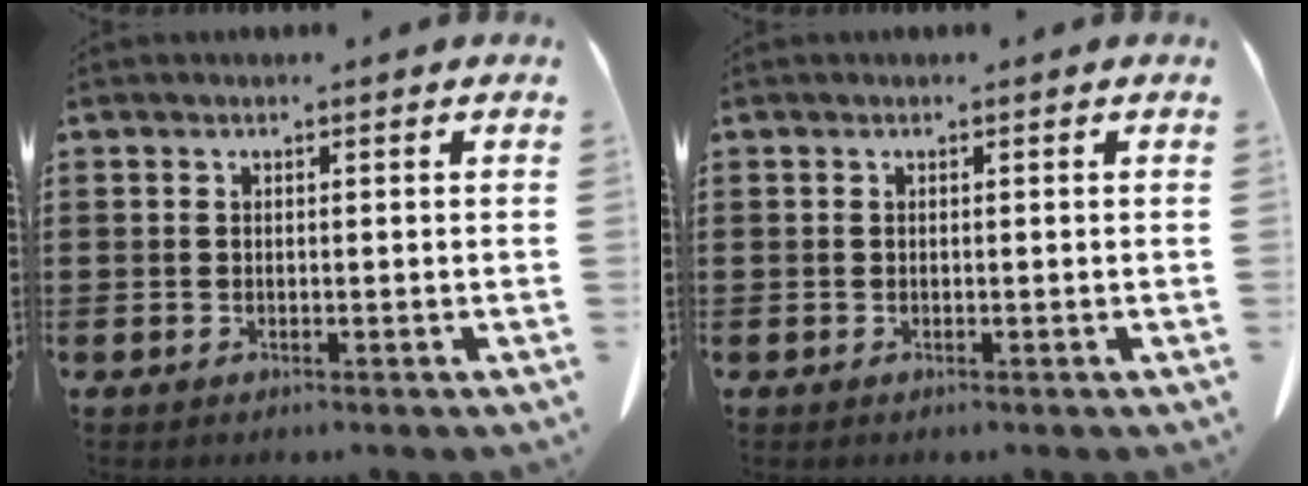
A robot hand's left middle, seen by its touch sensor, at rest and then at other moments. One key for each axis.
{"total": 0.0}